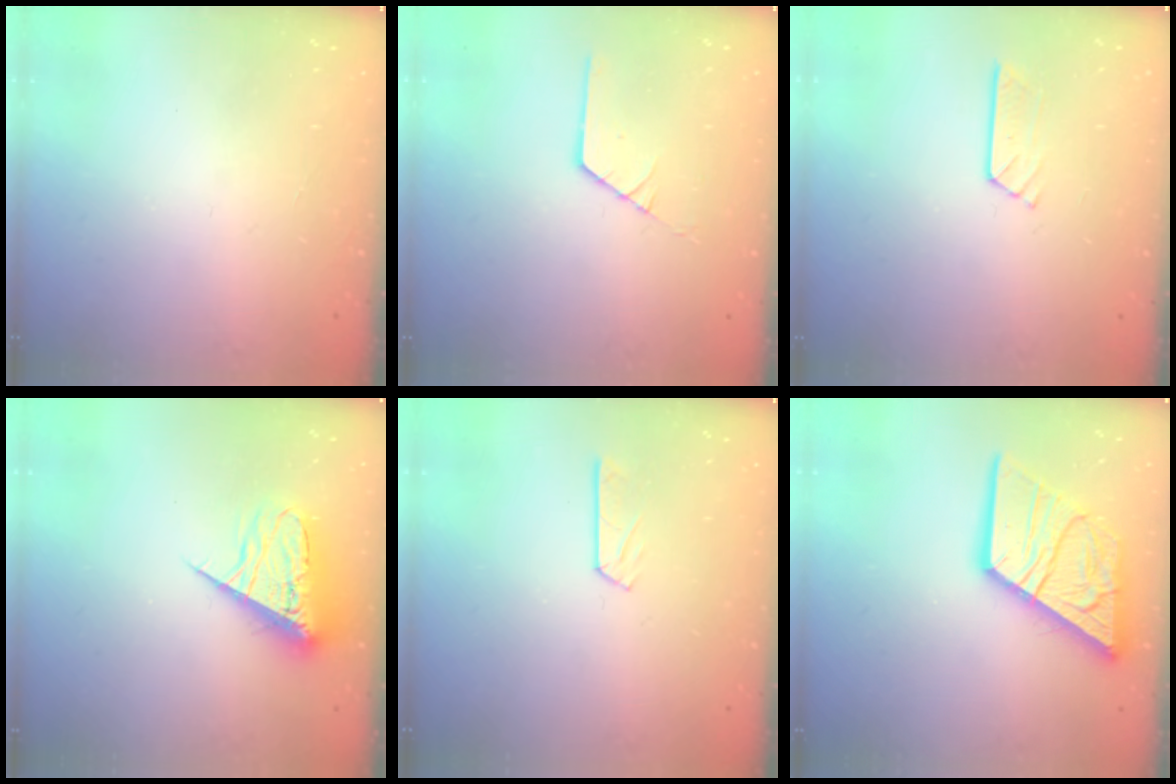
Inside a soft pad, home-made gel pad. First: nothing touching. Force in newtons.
{"total": 1.0, "press": 1.0, "slide": 0.1}
{"total": 3.7, "press": 3.7, "slide": 0.3}
{"total": 8.8, "press": 8.7, "slide": 0.8}
{"total": 4.2, "press": 4.2, "slide": 0.4}
{"total": 19.0, "press": 18.8, "slide": 2.1}